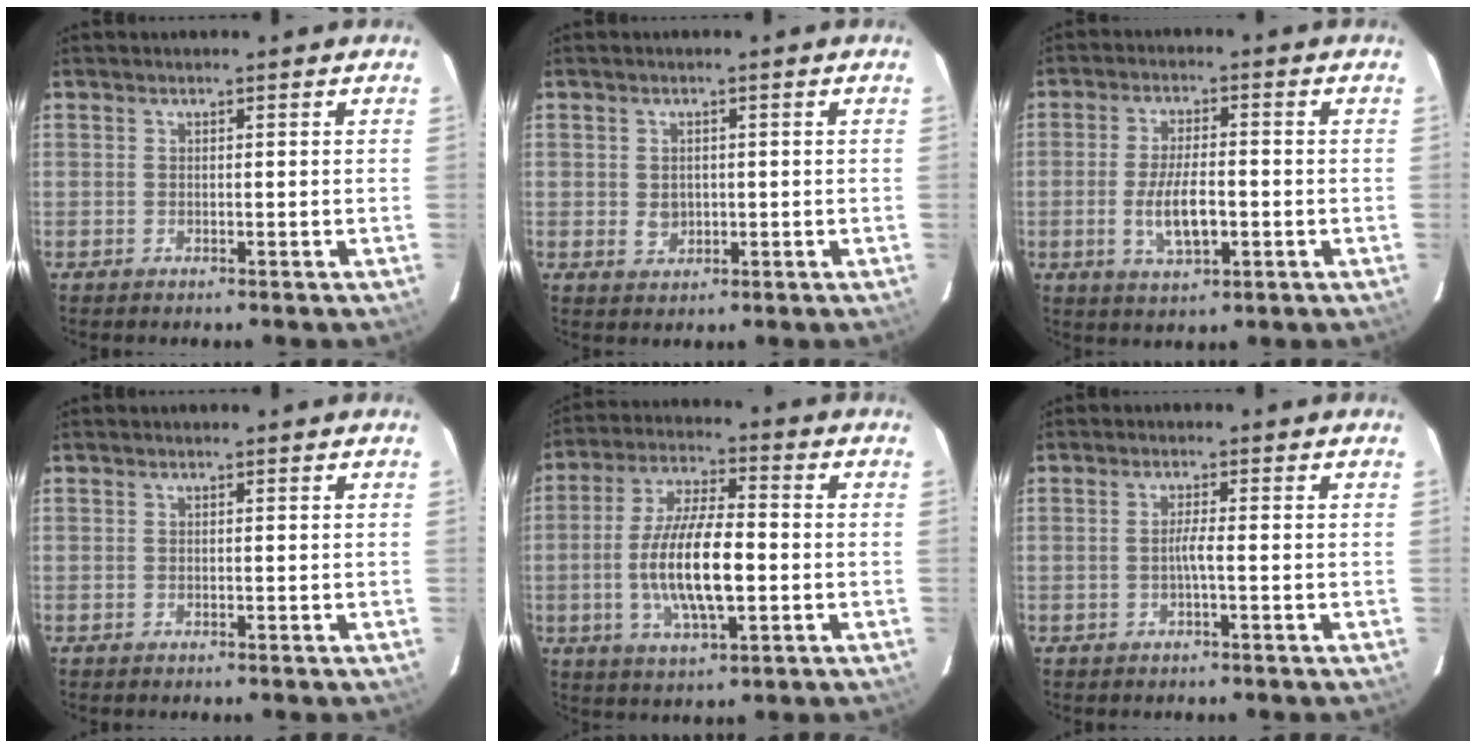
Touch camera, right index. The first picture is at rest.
{"total": 2.8, "force": [-0.1, 2.5, 1.4], "torque": [-0.024, 0.001, 0.003]}
{"total": 8.1, "force": [-1.8, 2.8, 7.4], "torque": [-0.146, -0.007, -0.029]}
{"total": 0.0}
{"total": 13.9, "force": [-2.2, 4.4, 13.0], "torque": [-0.258, -0.003, -0.038]}
{"total": 1.9, "force": [-0.6, -0.3, 1.7], "torque": [-0.033, 0.001, -0.012]}